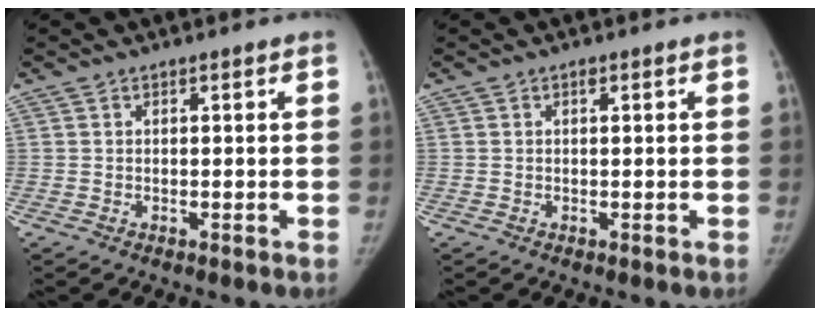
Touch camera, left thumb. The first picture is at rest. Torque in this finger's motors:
{"motor_torque": [-0.02, -0.02, -0.01, 0.03, -0.04]}